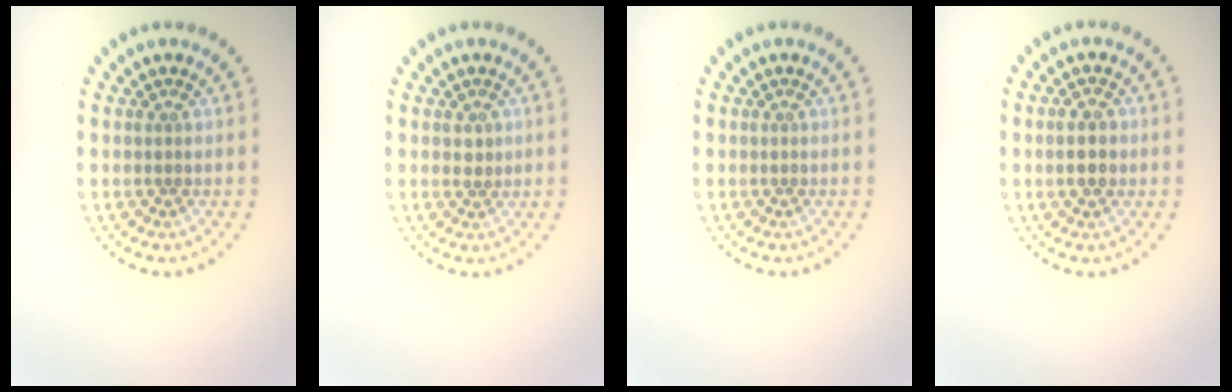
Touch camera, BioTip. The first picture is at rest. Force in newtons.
{"total": 1.0, "press": 0.9, "slide": 0.4}
{"total": 0.0}
{"total": 2.3, "press": 2.3, "slide": 0.2}